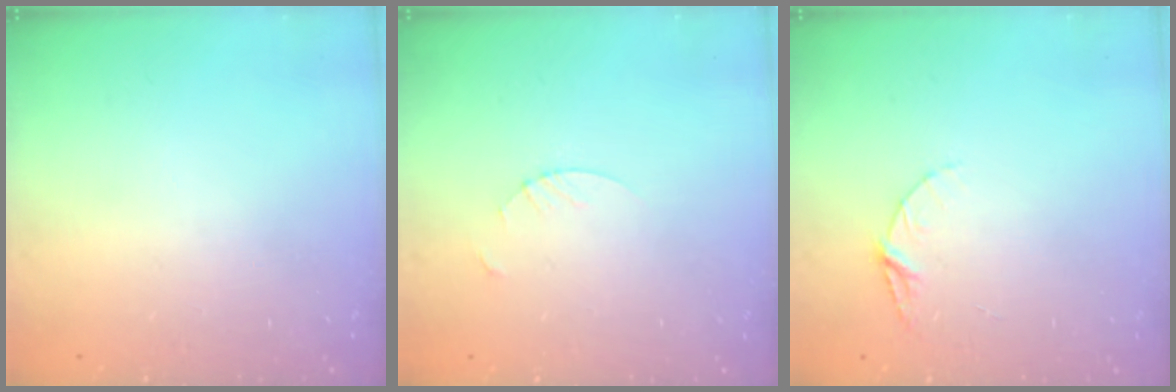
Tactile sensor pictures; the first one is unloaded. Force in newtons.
{"total": 1.8, "press": 1.8, "slide": 0.2}
{"total": 5.0, "press": 5.0, "slide": 0.5}